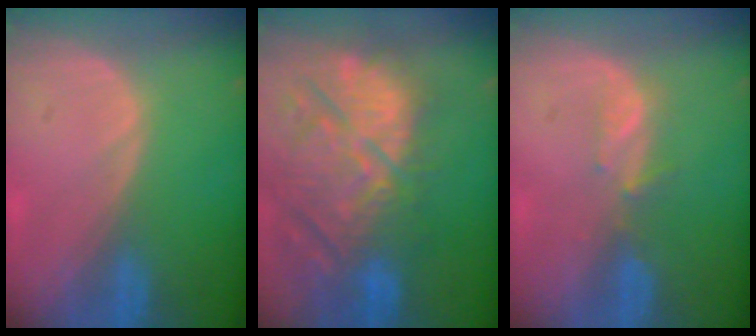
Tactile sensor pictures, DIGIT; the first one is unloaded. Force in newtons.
{"total": 14.4, "press": 12.6, "slide": 6.9}
{"total": 2.3, "press": 2.1, "slide": 0.8}